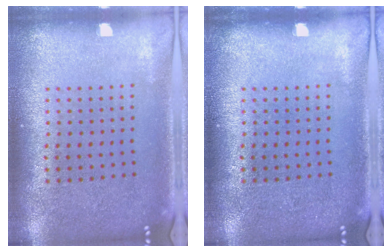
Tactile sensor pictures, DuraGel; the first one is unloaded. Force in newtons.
{"total": 0.0}